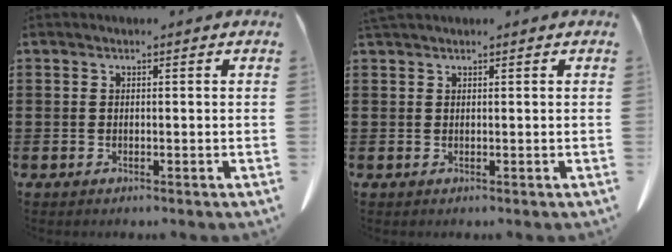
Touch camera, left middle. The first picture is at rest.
{"total": 0.9, "force": [0.8, 0.1, 0.3], "torque": [-0.008, -0.001, 0.016]}